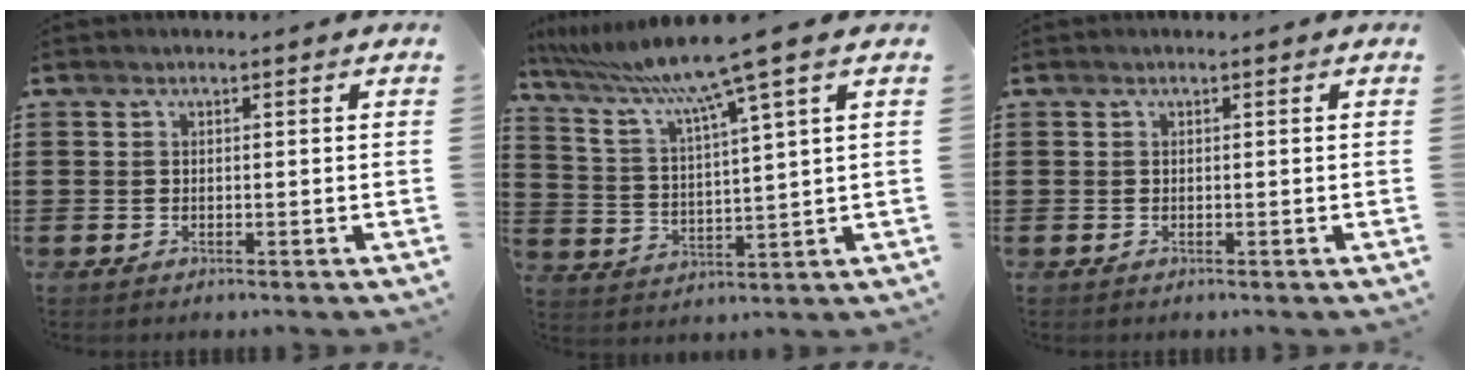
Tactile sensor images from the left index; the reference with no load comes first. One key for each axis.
{"total": 9.5, "fx": 6.9, "fy": -1.2, "fz": 6.5, "tx": -0.150, "ty": -0.040, "tz": 0.109}
{"total": 0.0}